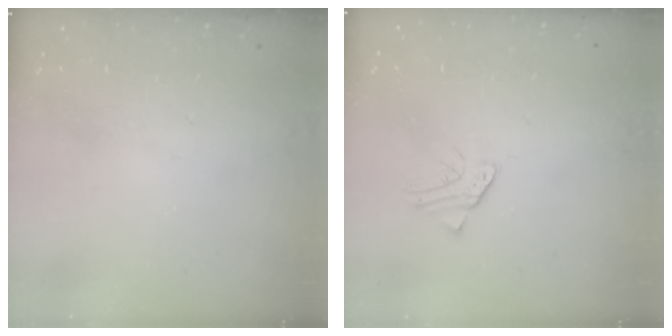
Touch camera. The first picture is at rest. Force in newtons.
{"total": 1.5, "press": 1.5, "slide": 0.2}